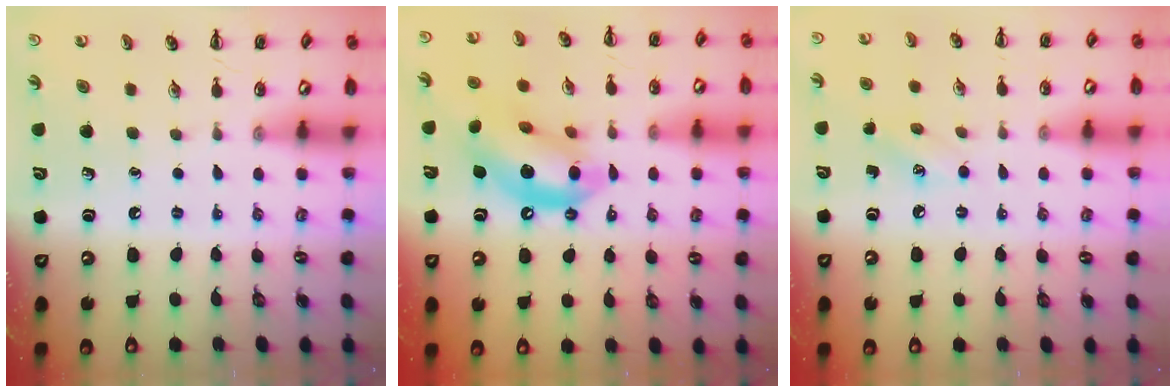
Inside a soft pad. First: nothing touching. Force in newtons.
{"total": 13.7, "press": 13.3, "slide": 3.6}
{"total": 5.5, "press": 5.3, "slide": 1.4}